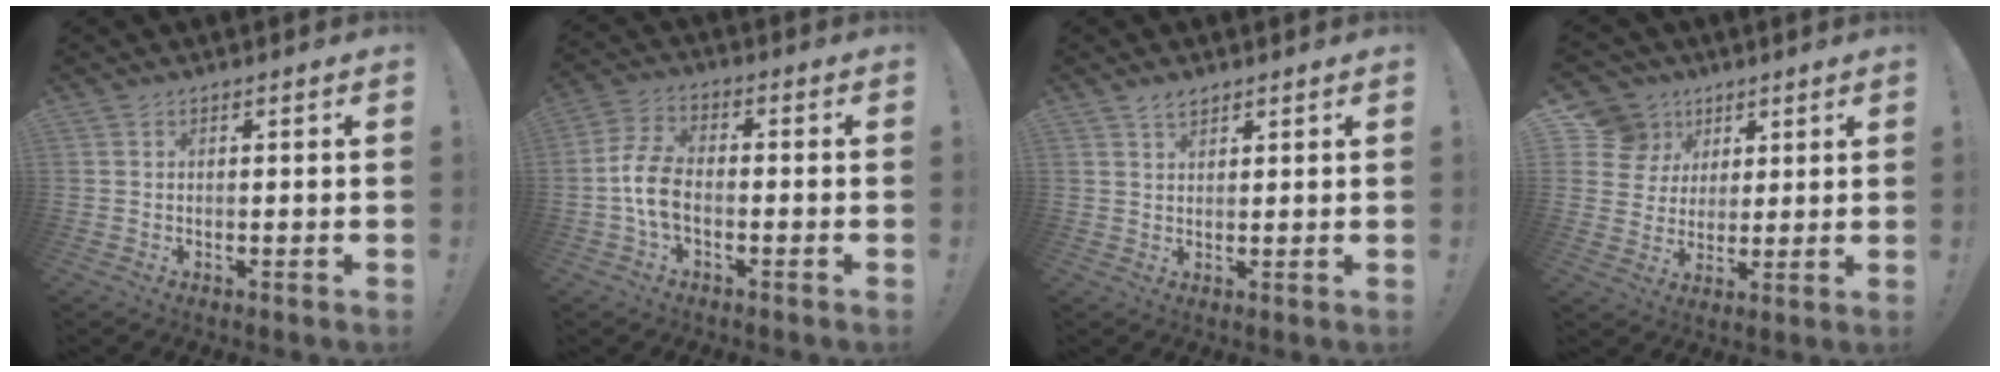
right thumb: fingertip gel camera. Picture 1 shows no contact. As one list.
[{"total": 9.1, "force": [-2.5, 5.1, 7.1], "torque": [-0.147, 0.011, -0.041]}, {"total": 2.8, "force": [2.2, 1.3, 1.1], "torque": [-0.011, -0.013, 0.038]}, {"total": 11.4, "force": [4.8, 9.9, 3.1], "torque": [-0.042, -0.022, 0.101]}]